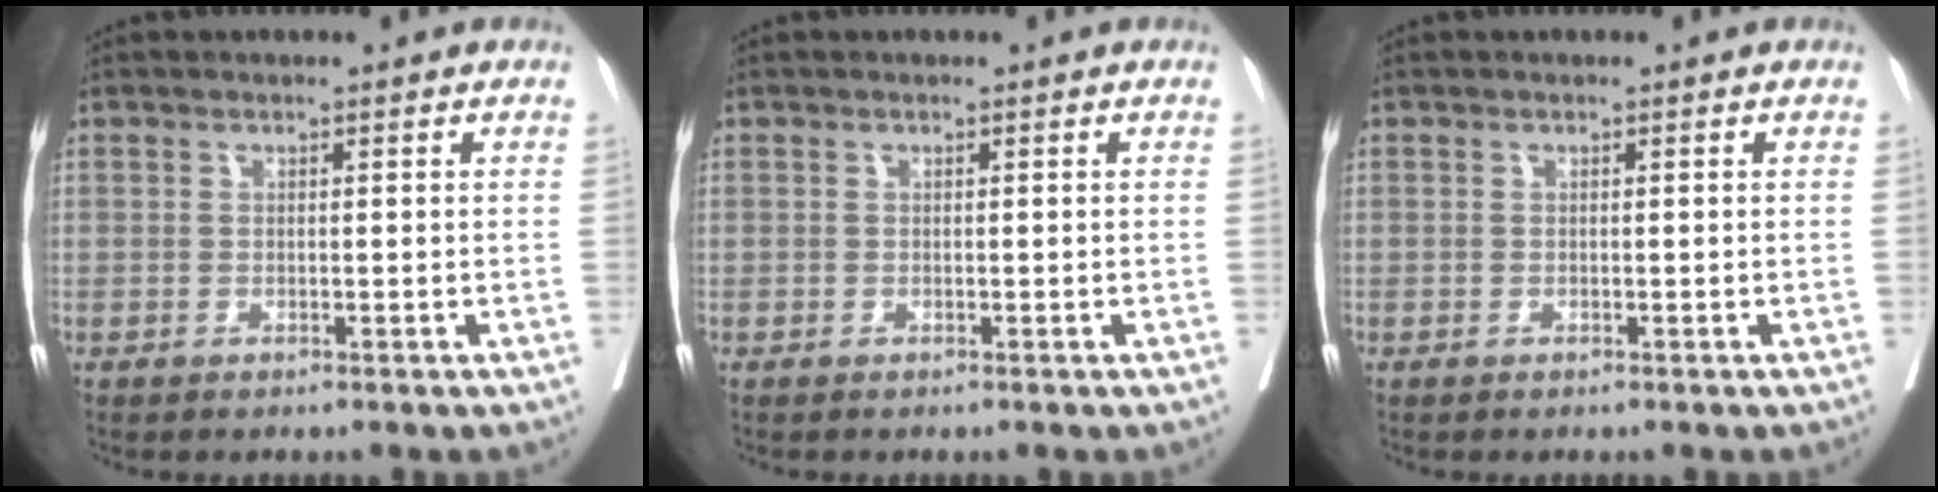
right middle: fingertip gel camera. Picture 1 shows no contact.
{"total": 0.0}
{"total": 0.0}